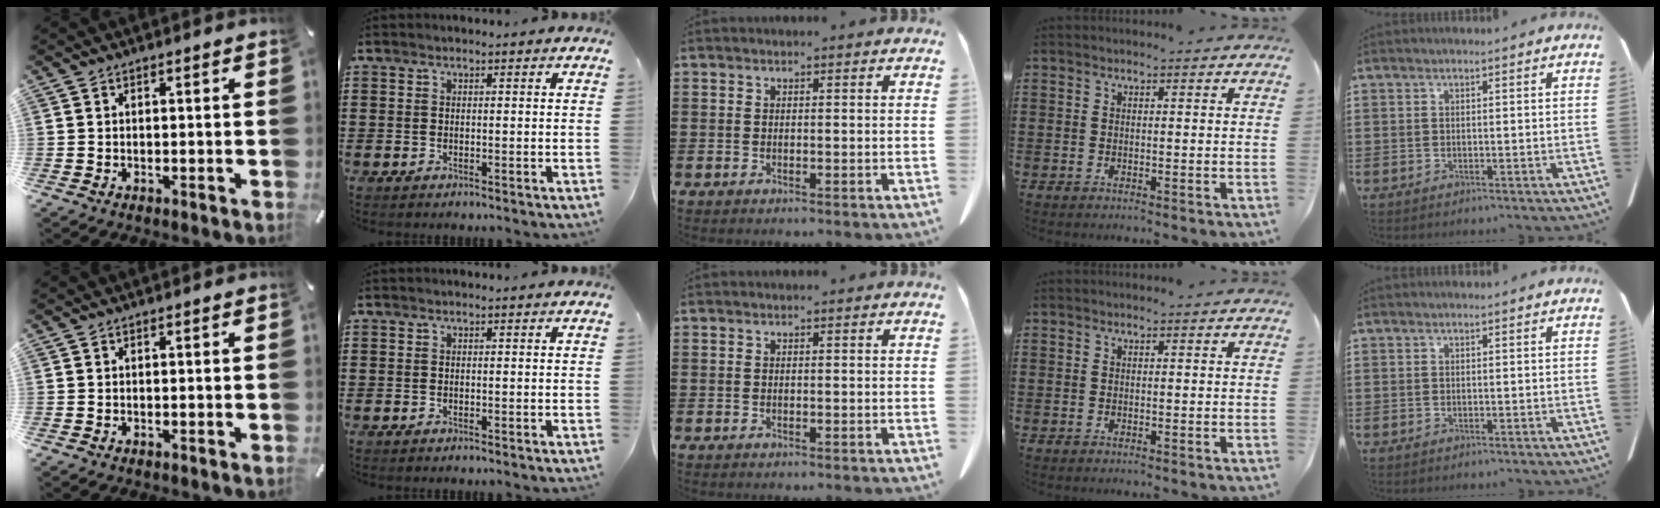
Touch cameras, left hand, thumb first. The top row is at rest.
{}